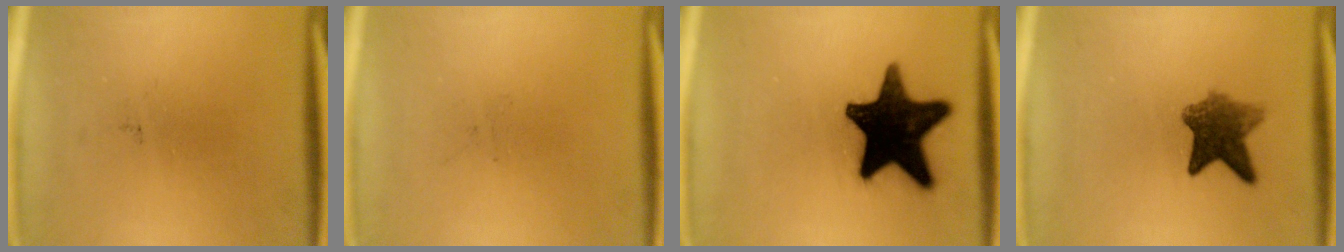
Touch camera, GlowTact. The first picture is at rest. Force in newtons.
{"total": 0.0}
{"total": 19.6}
{"total": 6.3}